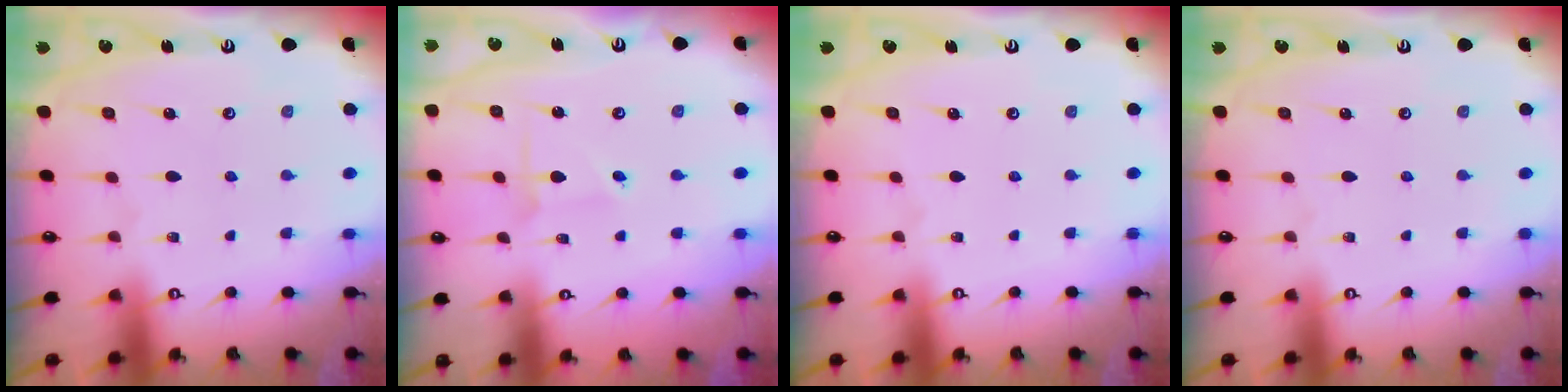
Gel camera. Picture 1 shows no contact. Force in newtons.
{"total": 2.9, "press": 2.9, "slide": 0.1}
{"total": 0.0}
{"total": 0.0}